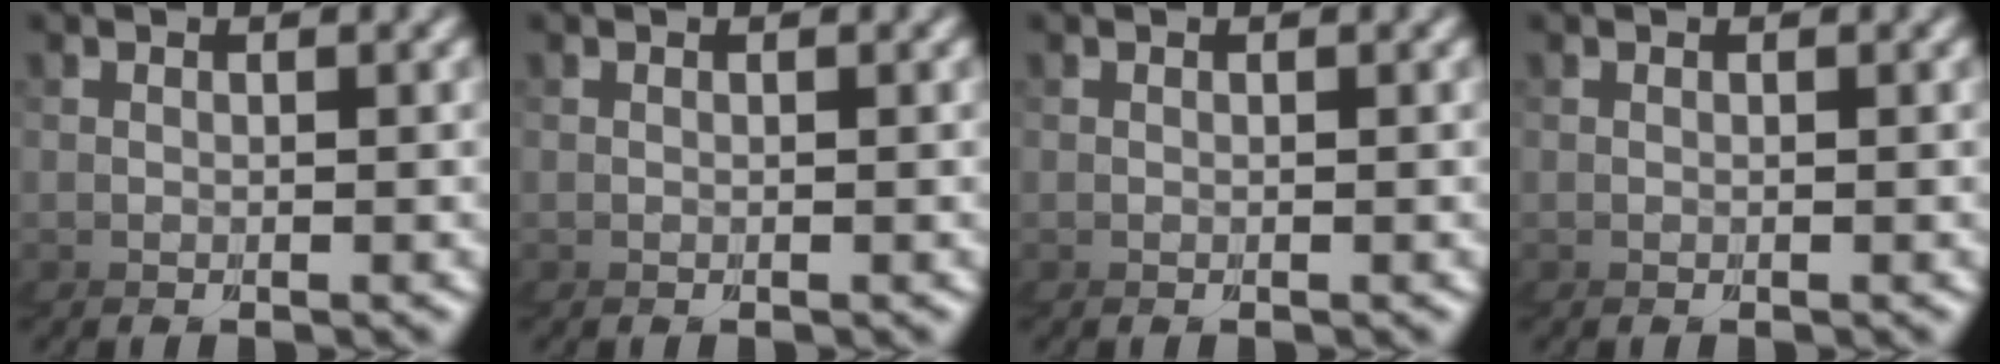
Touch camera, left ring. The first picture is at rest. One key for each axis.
{"total": 0.0}
{"total": 0.0}
{"total": 0.0}